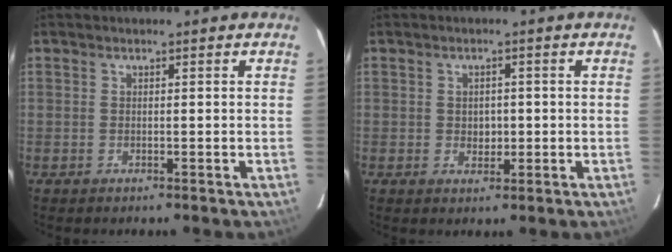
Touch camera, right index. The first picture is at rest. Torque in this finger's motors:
{"motor_torque": [-0.01, 0.06, -0.04, 0.00]}